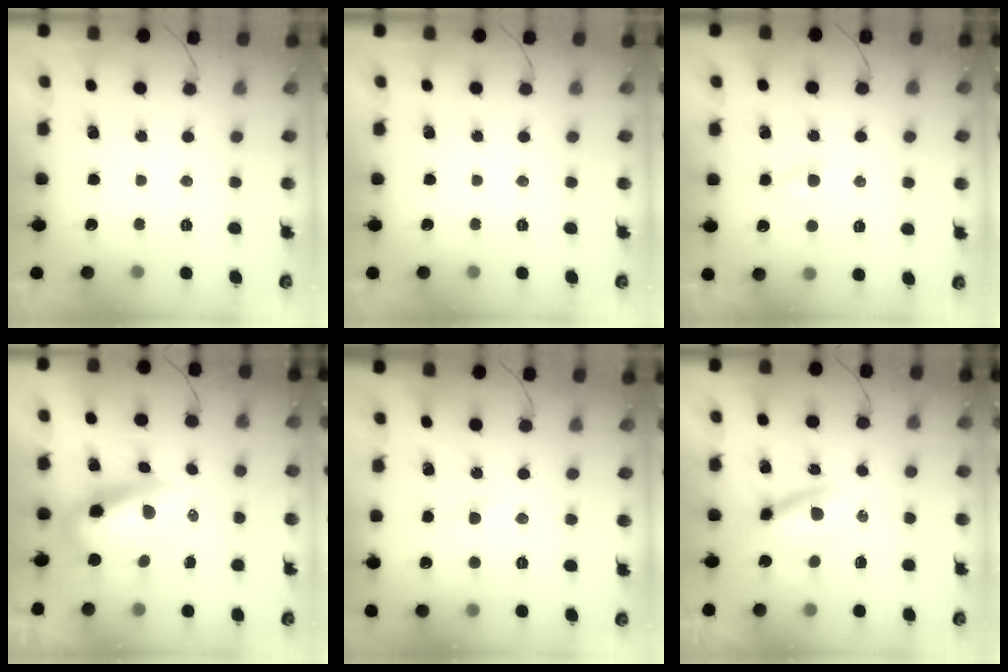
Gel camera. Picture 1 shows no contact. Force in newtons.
{"total": 0.0}
{"total": 3.3, "press": 3.1, "slide": 1.2}
{"total": 8.9, "press": 8.6, "slide": 2.5}
{"total": 2.3, "press": 2.1, "slide": 0.8}
{"total": 5.5, "press": 5.4, "slide": 0.6}